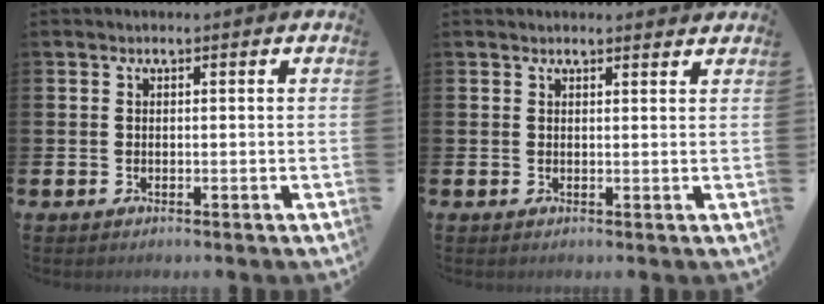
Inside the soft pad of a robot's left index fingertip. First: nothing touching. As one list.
[{"total": 1.2, "force": [1.2, 0.1, 0.1], "torque": [0.008, -0.006, 0.020]}]